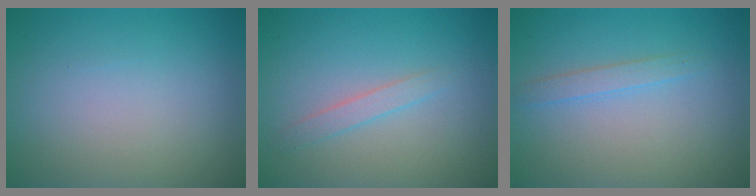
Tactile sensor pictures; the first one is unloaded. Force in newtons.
{"total": 1.3, "press": 1.3, "slide": 0.1}
{"total": 1.3, "press": 1.3, "slide": 0.1}